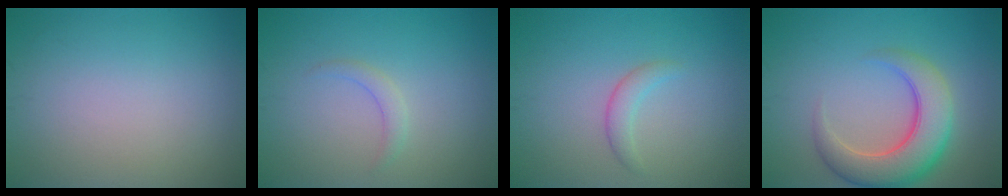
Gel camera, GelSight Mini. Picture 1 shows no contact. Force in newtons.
{"total": 1.2, "press": 1.2, "slide": 0.1}
{"total": 1.6, "press": 1.6, "slide": 0.2}
{"total": 6.9, "press": 6.9, "slide": 0.6}